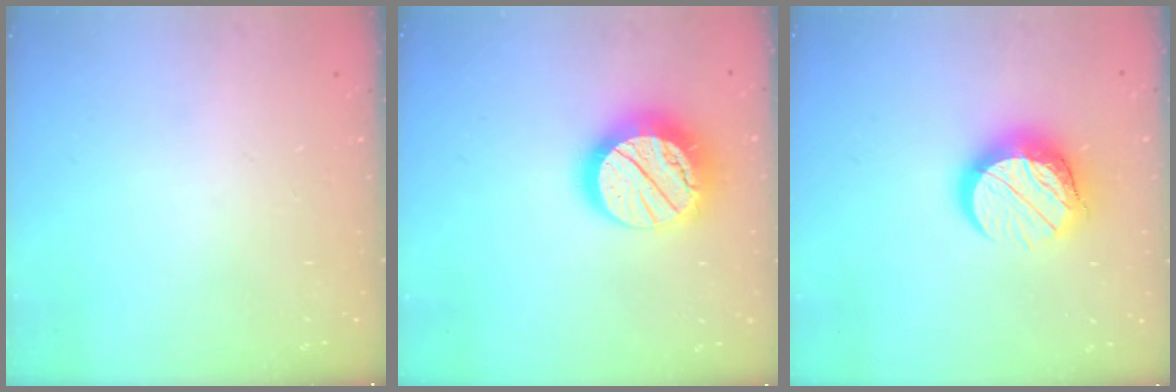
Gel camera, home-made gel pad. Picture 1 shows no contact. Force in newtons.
{"total": 17.9, "press": 17.9, "slide": 1.3}
{"total": 12.4, "press": 12.3, "slide": 1.3}